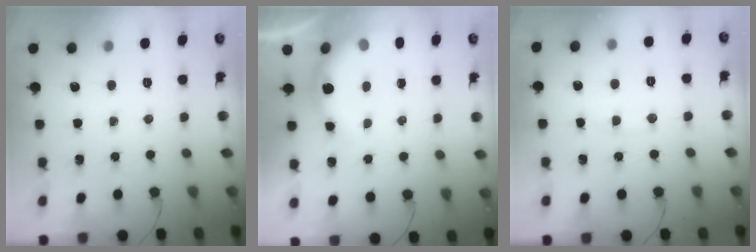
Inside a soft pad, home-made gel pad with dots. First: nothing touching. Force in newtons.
{"total": 6.5, "press": 6.4, "slide": 0.6}
{"total": 6.5, "press": 6.4, "slide": 1.4}